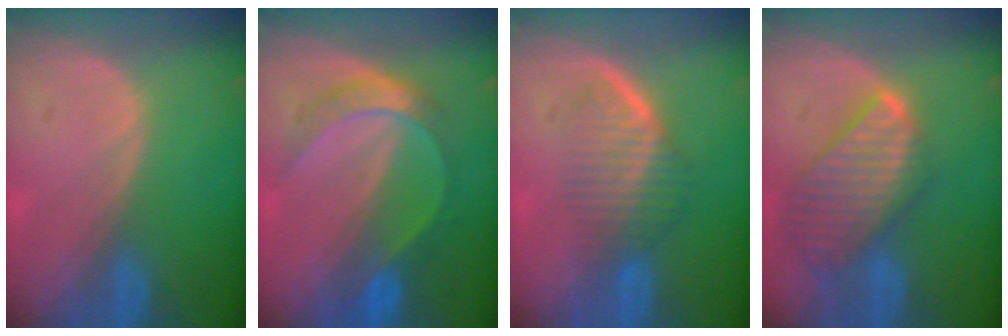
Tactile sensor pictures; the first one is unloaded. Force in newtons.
{"total": 6.1, "press": 6.1, "slide": 0.3}
{"total": 6.7, "press": 5.8, "slide": 3.3}
{"total": 9.7, "press": 8.3, "slide": 5.0}